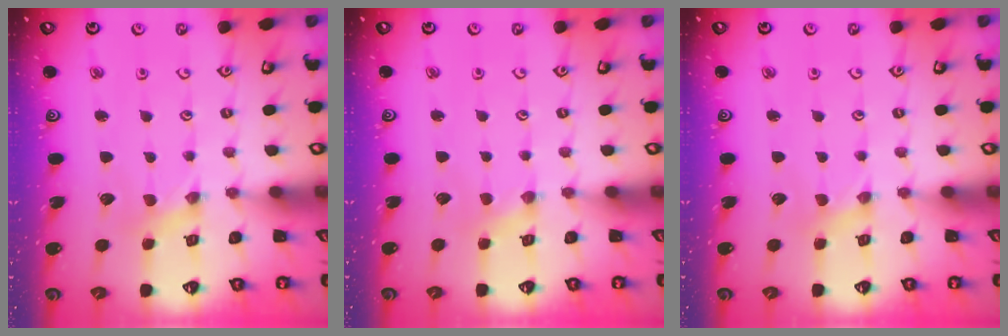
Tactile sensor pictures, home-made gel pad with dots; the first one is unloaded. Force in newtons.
{"total": 0.5, "press": 0.5, "slide": 0.1}
{"total": 0.0}